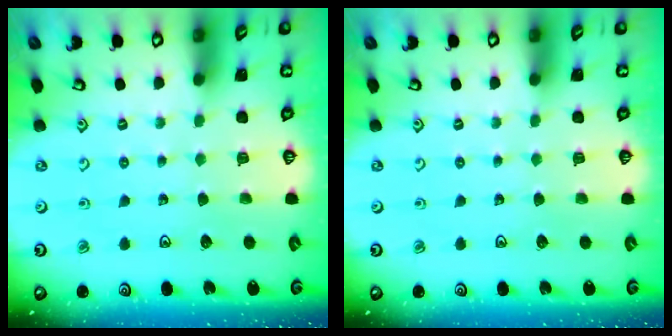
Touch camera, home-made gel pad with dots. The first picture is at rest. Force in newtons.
{"total": 0.0}